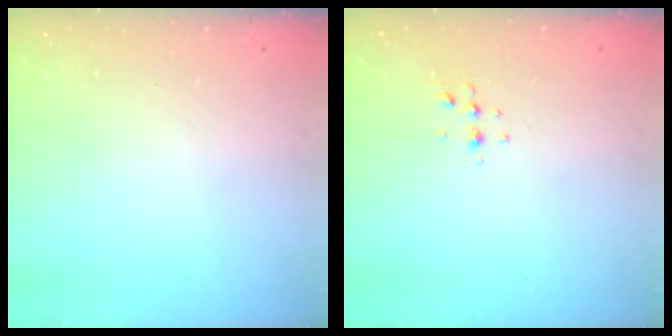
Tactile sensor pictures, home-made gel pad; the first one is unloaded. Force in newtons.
{"total": 3.8, "press": 3.6, "slide": 1.3}